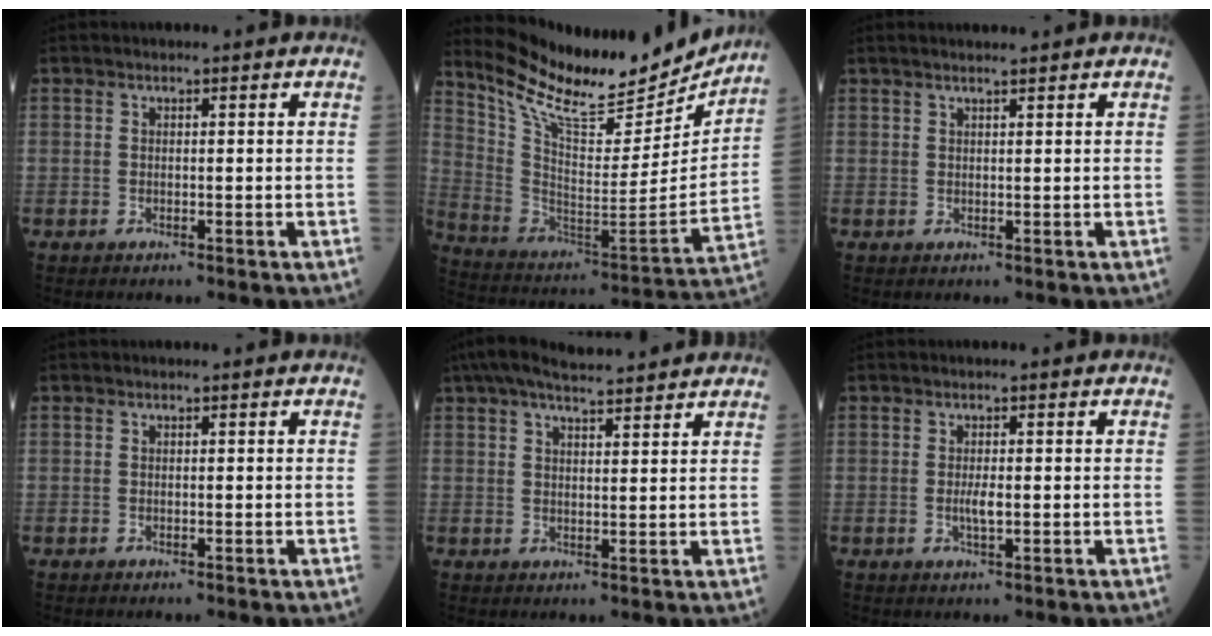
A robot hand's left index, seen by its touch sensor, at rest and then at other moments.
{"total": 22.2, "force": [19.7, 5.1, 9.1], "torque": [-0.164, -0.037, 0.311]}
{"total": 3.0, "force": [2.6, 0.0, 1.6], "torque": [-0.021, 0.017, 0.041]}
{"total": 0.0}
{"total": 12.2, "force": [10.7, 1.8, 5.7], "torque": [-0.099, 0.040, 0.158]}
{"total": 1.9, "force": [-0.1, 0.3, 1.9], "torque": [-0.040, -0.002, 0.000]}